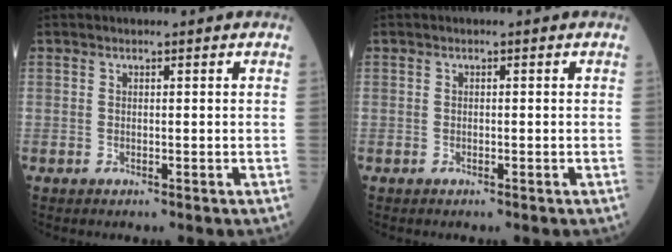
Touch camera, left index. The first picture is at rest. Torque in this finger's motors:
{"motor_torque": [0.00, 0.00, 0.00, 0.00]}